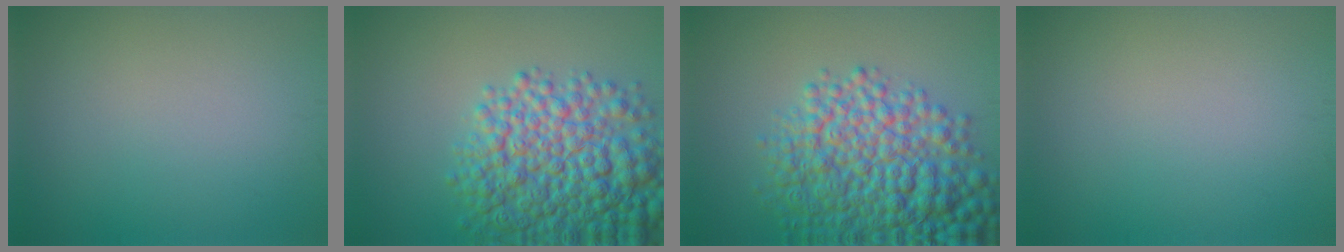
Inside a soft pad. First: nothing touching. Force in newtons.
{"total": 10.2, "press": 10.2, "slide": 0.4}
{"total": 10.2, "press": 10.2, "slide": 0.3}
{"total": 0.0}